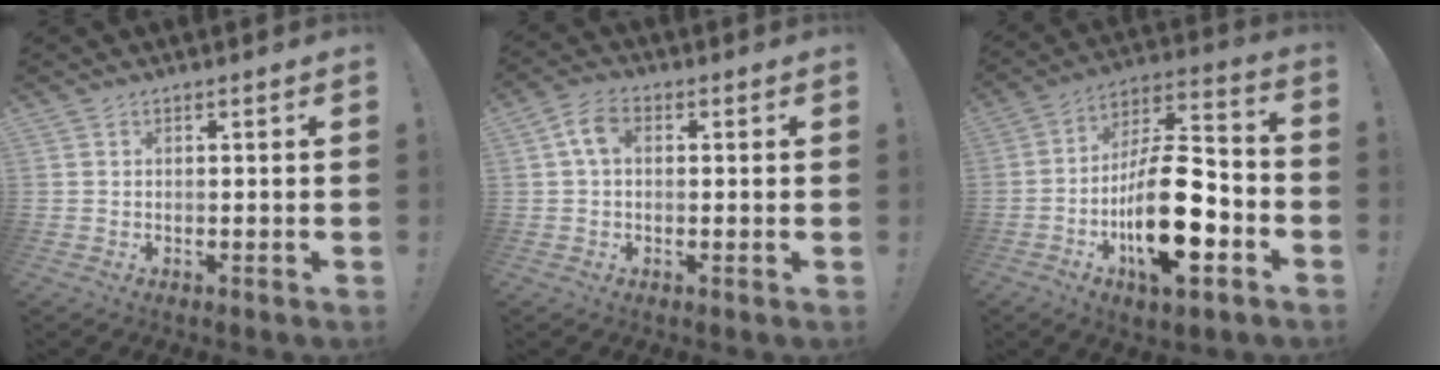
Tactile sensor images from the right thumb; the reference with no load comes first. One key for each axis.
{"total": 6.2, "fx": 1.2, "fy": 4.0, "fz": 4.6, "tx": -0.093, "ty": 0.013, "tz": 0.024}
{"total": 22.4, "fx": -7.2, "fy": 9.0, "fz": 19.2, "tx": -0.347, "ty": 0.042, "tz": -0.111}